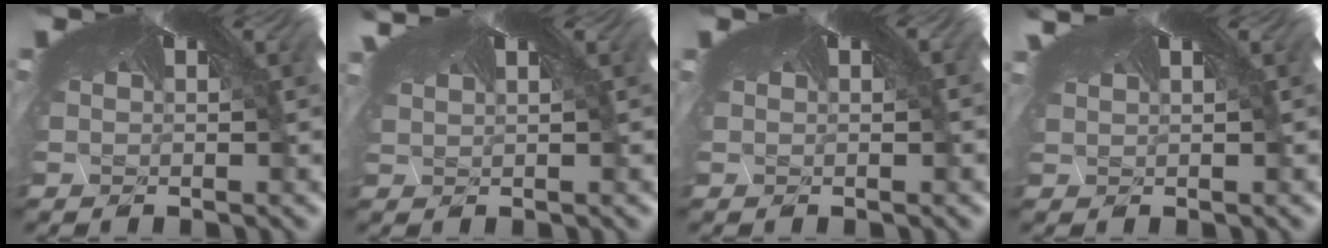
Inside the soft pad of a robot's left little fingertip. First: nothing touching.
{"total": 0.7, "force": [0.6, 0.1, 0.1], "torque": [-0.014, -0.002, 0.008]}
{"total": 0.0}
{"total": 0.6, "force": [0.5, 0.0, -0.2], "torque": [-0.003, -0.003, 0.006]}